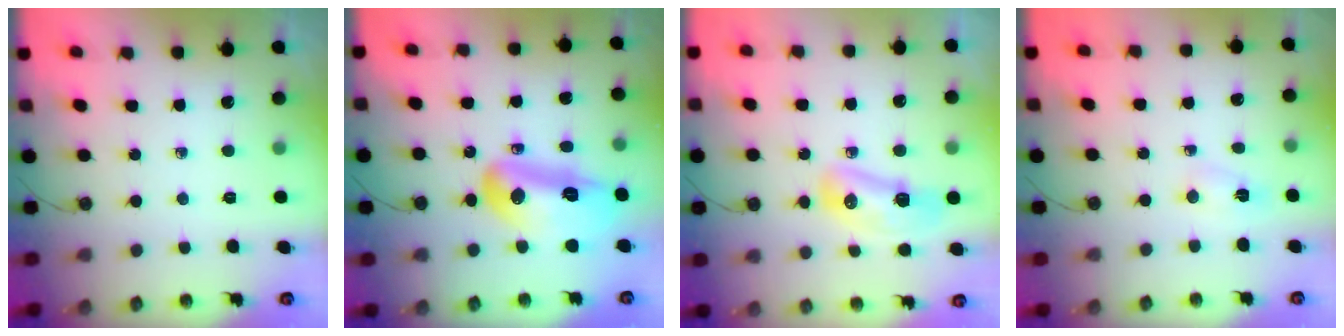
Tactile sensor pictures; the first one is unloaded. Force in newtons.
{"total": 15.5, "press": 15.4, "slide": 2.0}
{"total": 10.0, "press": 10.0, "slide": 0.8}
{"total": 2.5, "press": 2.4, "slide": 0.5}